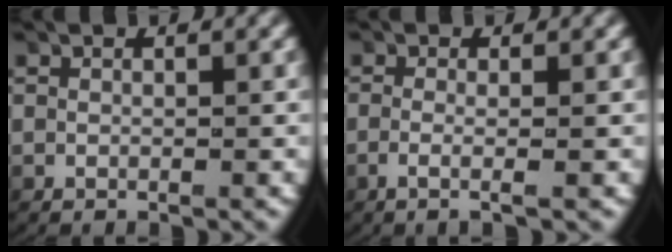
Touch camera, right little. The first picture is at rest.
{"total": 1.9, "force": [-0.9, -0.3, 1.6], "torque": [-0.051, -0.012, -0.011]}